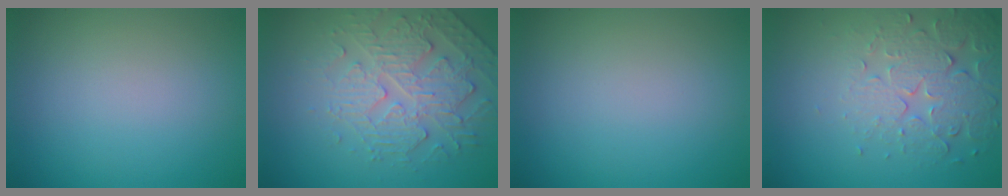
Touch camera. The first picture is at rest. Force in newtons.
{"total": 4.8, "press": 3.6, "slide": 3.2}
{"total": 0.0}
{"total": 5.0, "press": 3.7, "slide": 3.3}